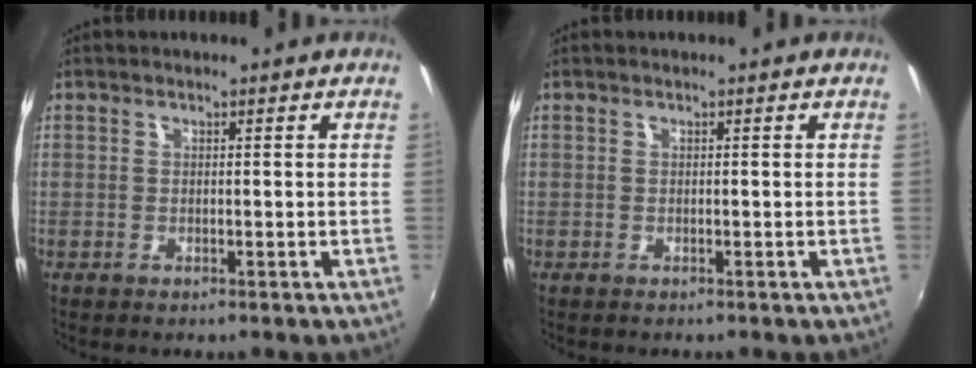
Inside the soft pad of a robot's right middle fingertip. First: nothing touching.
{"total": 0.0}